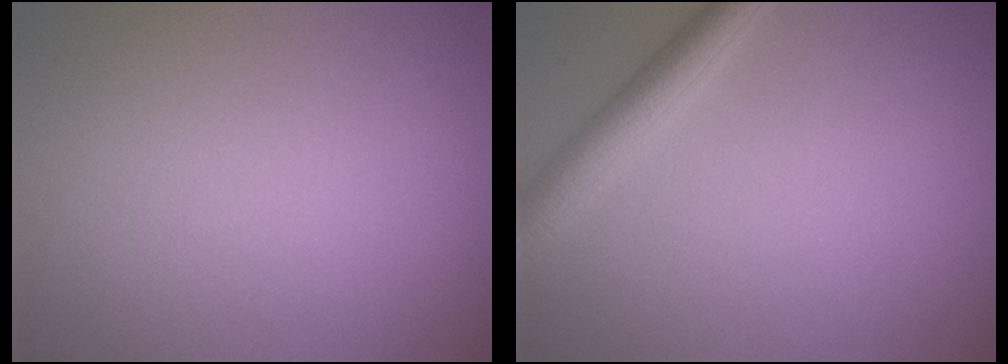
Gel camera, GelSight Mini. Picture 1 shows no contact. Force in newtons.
{"total": 3.0, "press": 3.0, "slide": 0.1}